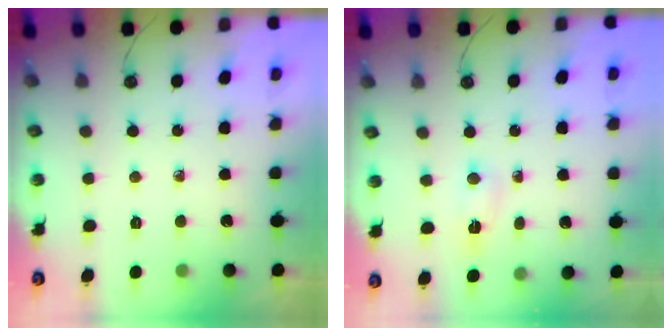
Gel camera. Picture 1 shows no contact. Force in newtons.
{"total": 2.6, "press": 1.3, "slide": 2.2}